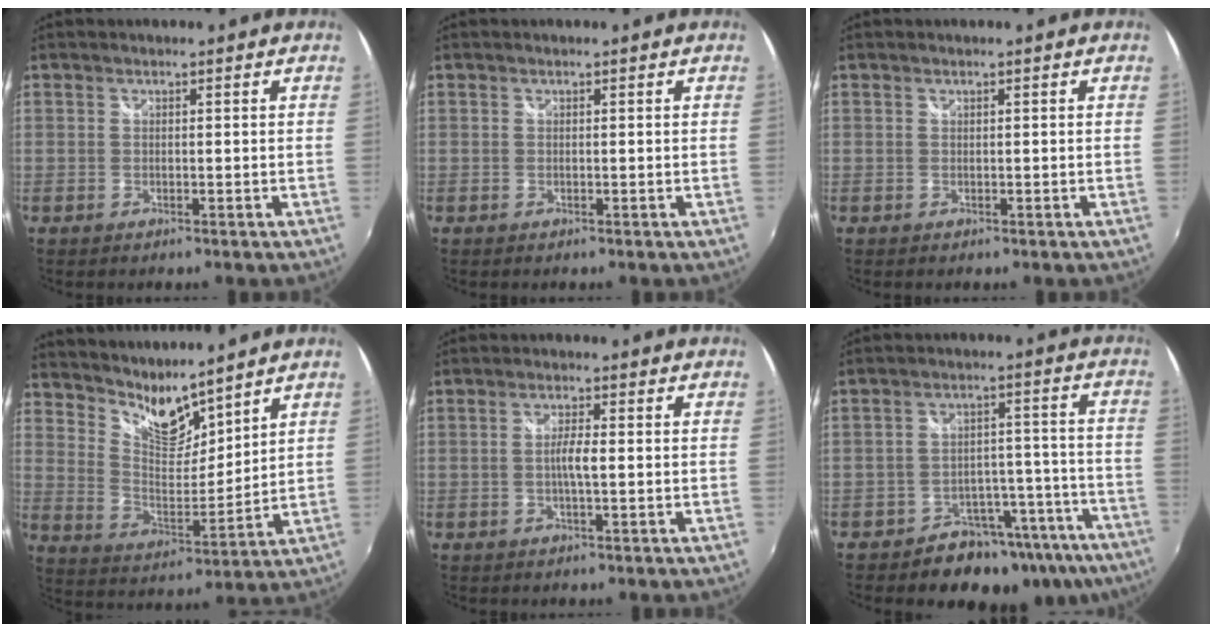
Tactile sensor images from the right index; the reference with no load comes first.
{"total": 0.0}
{"total": 0.0}
{"total": 10.1, "force": [8.9, 2.2, 4.2], "torque": [-0.070, -0.013, 0.167]}
{"total": 2.9, "force": [-0.4, 0.2, 2.9], "torque": [-0.053, 0.000, -0.009]}
{"total": 15.1, "force": [-11.5, 8.5, 4.9], "torque": [-0.070, 0.039, -0.141]}